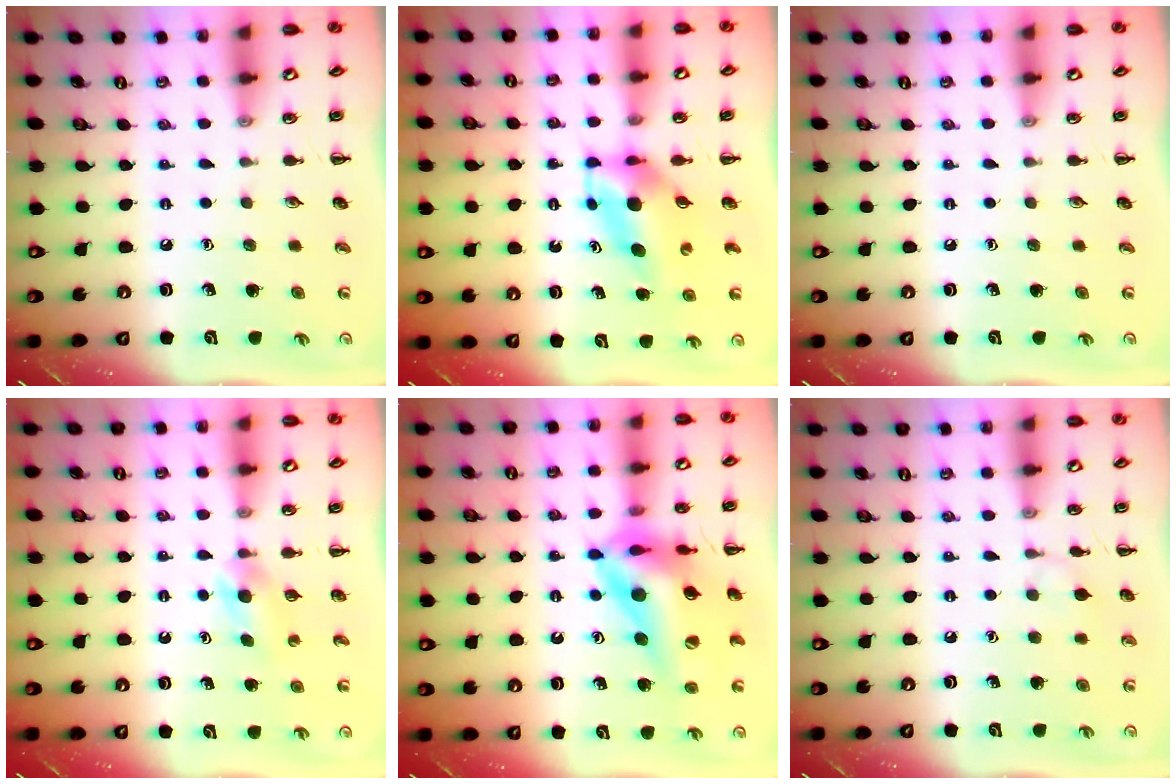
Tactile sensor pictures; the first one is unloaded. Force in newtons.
{"total": 5.3, "press": 5.2, "slide": 1.1}
{"total": 0.0}
{"total": 3.4, "press": 3.2, "slide": 1.2}
{"total": 17.0, "press": 16.1, "slide": 5.3}
{"total": 6.1, "press": 5.8, "slide": 1.9}